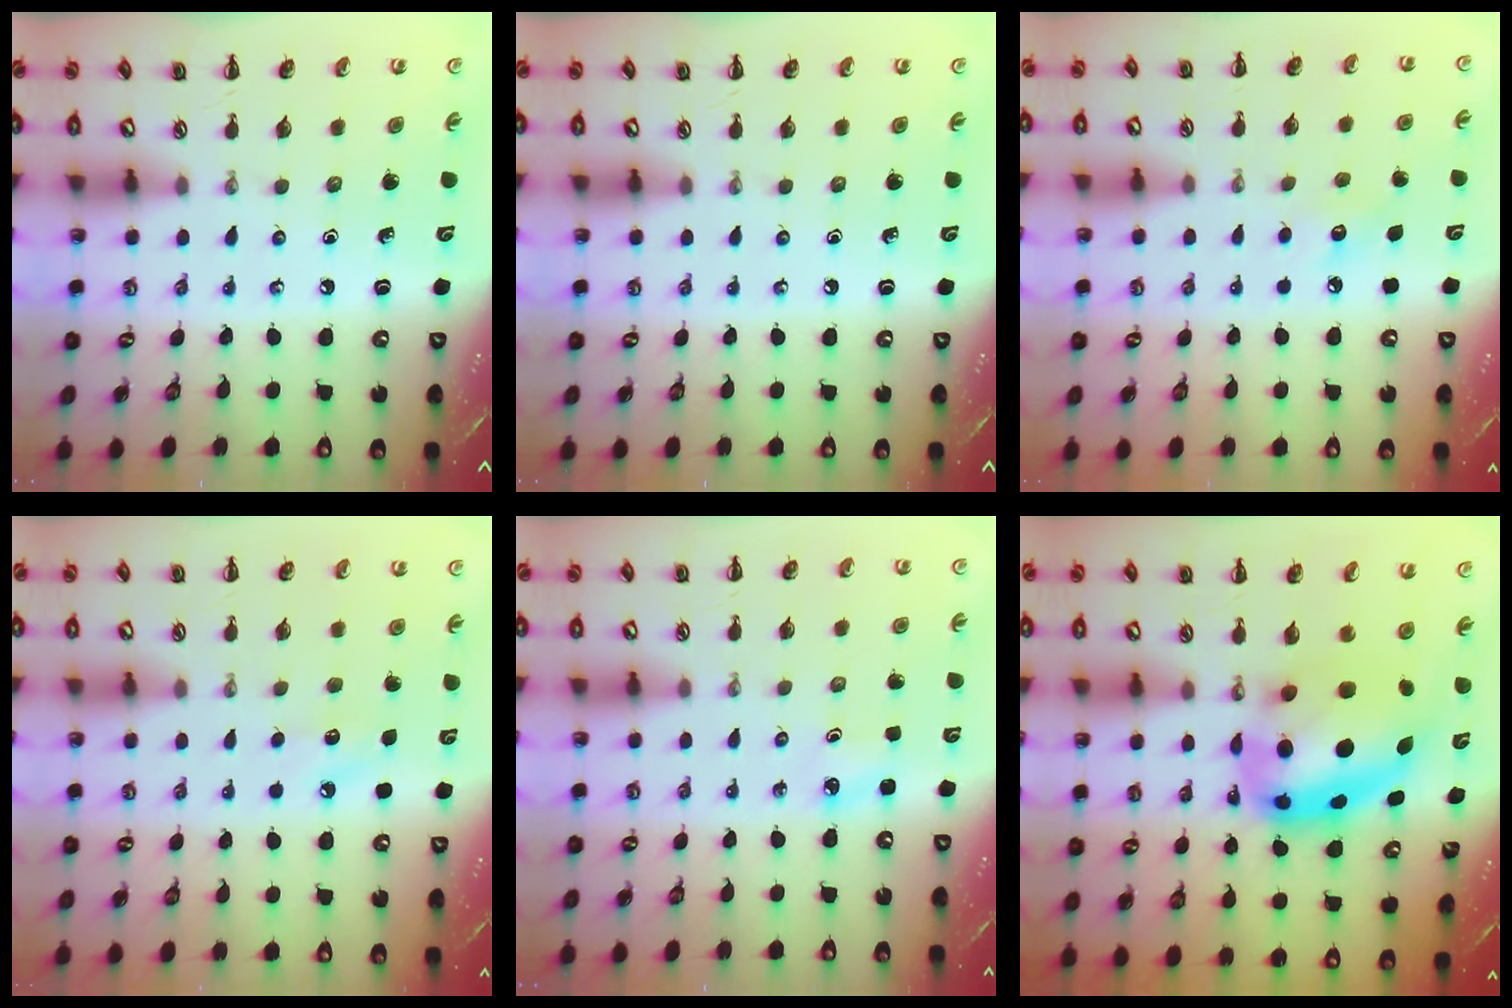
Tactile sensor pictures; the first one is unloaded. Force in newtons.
{"total": 0.0}
{"total": 6.7, "press": 6.5, "slide": 1.7}
{"total": 6.1, "press": 5.9, "slide": 1.5}
{"total": 3.0, "press": 2.8, "slide": 0.9}
{"total": 14.3, "press": 13.8, "slide": 3.7}